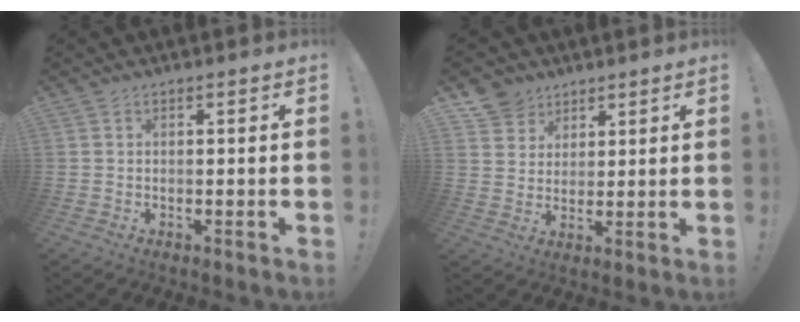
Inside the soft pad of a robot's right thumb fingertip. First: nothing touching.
{"total": 7.4, "force": [5.1, 5.3, 0.6], "torque": [-0.011, -0.038, 0.102]}